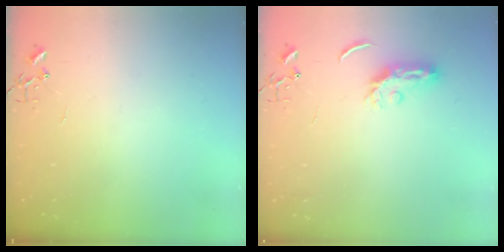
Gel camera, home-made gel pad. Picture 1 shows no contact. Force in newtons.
{"total": 5.6, "press": 5.6, "slide": 0.5}